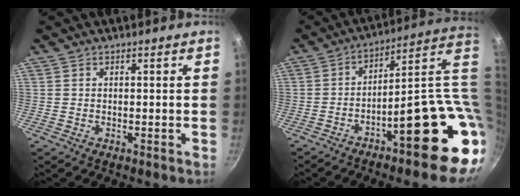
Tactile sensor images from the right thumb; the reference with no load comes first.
{"total": 21.8, "force": [-2.3, 7.2, 20.5], "torque": [-0.229, 0.009, -0.025]}